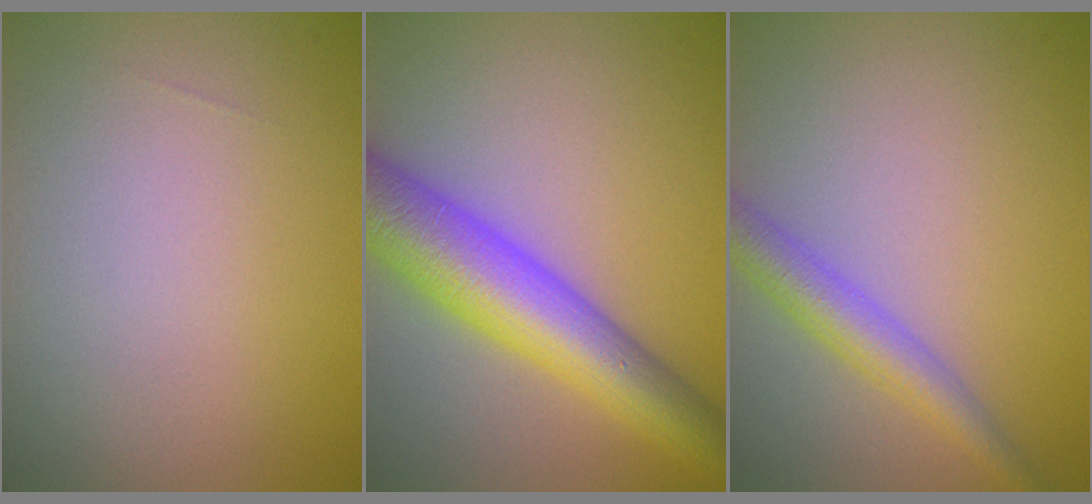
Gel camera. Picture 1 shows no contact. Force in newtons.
{"total": 9.3, "press": 9.3, "slide": 0.3}
{"total": 3.6, "press": 3.6, "slide": 0.1}